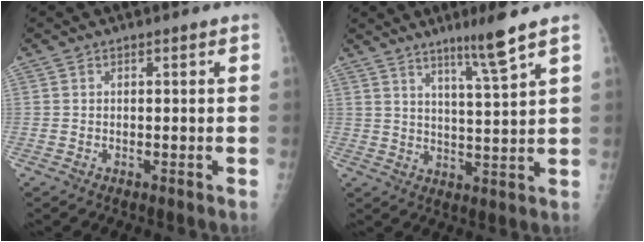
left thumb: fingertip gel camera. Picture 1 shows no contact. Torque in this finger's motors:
{"motor_torque": [-0.18, -0.21, 0.09, -0.05, 0.01]}